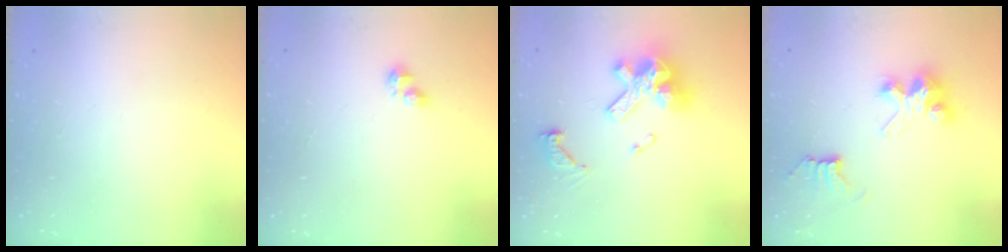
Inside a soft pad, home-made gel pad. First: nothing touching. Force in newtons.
{"total": 3.6, "press": 3.6, "slide": 0.5}
{"total": 15.7, "press": 15.7, "slide": 1.5}
{"total": 7.4, "press": 7.4, "slide": 0.1}